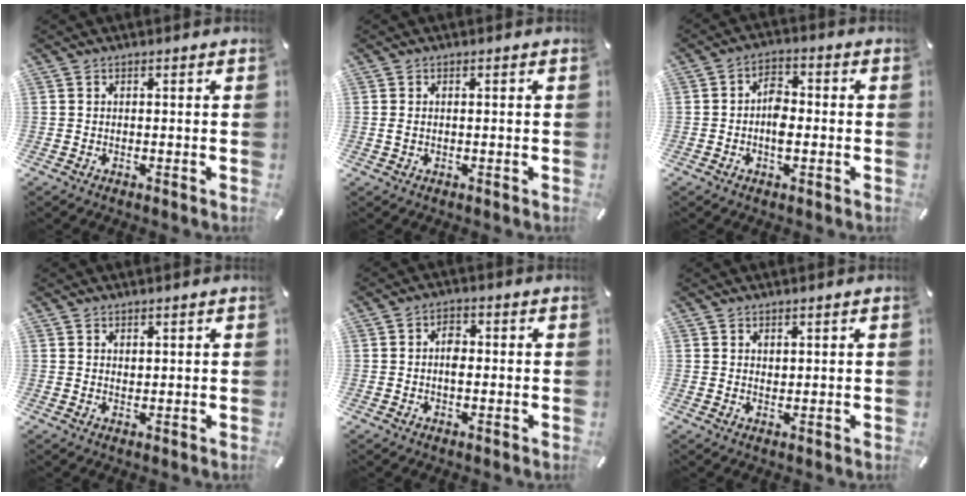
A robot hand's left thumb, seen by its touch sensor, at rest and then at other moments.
{"total": 1.2, "force": [0.0, 0.6, 1.1], "torque": [-0.020, 0.003, -0.002]}
{"total": 5.3, "force": [-1.2, 3.2, 4.0], "torque": [-0.069, 0.007, -0.022]}
{"total": 1.1, "force": [1.0, 0.4, -0.1], "torque": [0.000, -0.002, 0.020]}
{"total": 3.2, "force": [-0.2, 2.1, 2.5], "torque": [-0.040, 0.004, -0.007]}
{"total": 1.3, "force": [1.1, 0.6, -0.1], "torque": [0.010, -0.005, 0.021]}